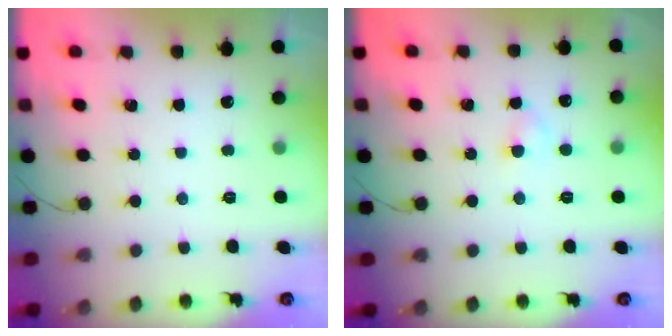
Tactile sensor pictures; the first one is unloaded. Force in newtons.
{"total": 2.3, "press": 2.0, "slide": 1.1}